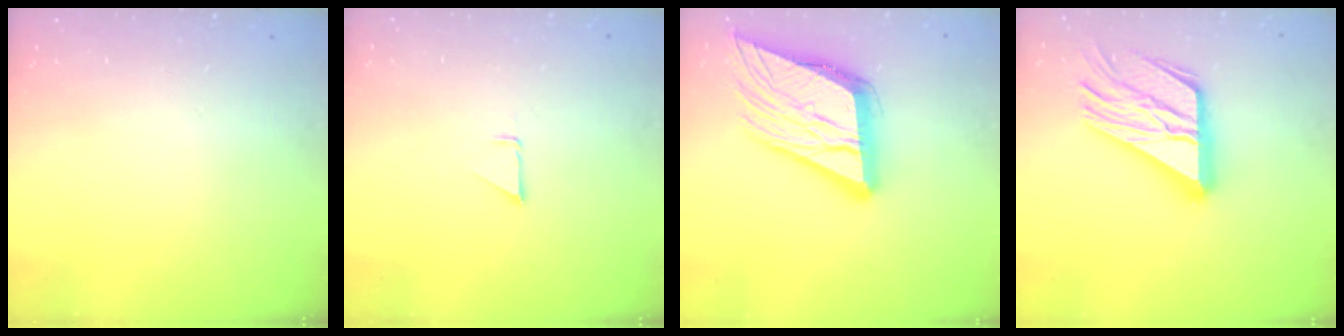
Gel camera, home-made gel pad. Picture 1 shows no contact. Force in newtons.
{"total": 1.9, "press": 1.9, "slide": 0.0}
{"total": 20.5, "press": 20.2, "slide": 3.3}
{"total": 21.7, "press": 21.6, "slide": 2.2}